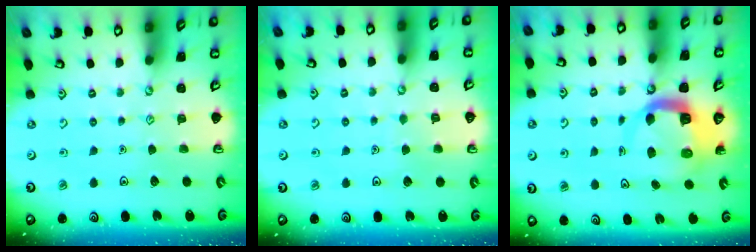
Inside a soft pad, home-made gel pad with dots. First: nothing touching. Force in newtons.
{"total": 3.2, "press": 3.2, "slide": 0.2}
{"total": 8.0, "press": 7.9, "slide": 1.0}